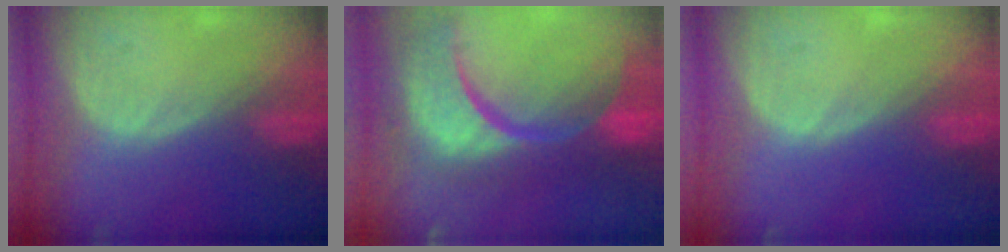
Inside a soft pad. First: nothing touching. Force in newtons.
{"total": 15.4, "press": 12.2, "slide": 9.5}
{"total": 0.0}